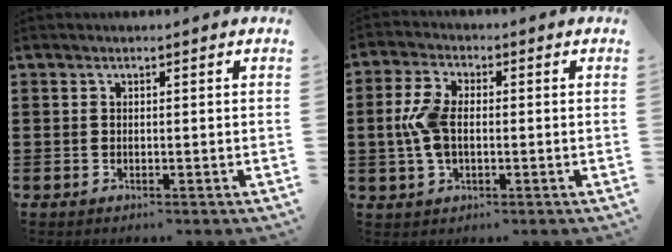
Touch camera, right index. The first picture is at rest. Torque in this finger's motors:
{"motor_torque": [0.24, 0.05, 0.48, 0.11]}